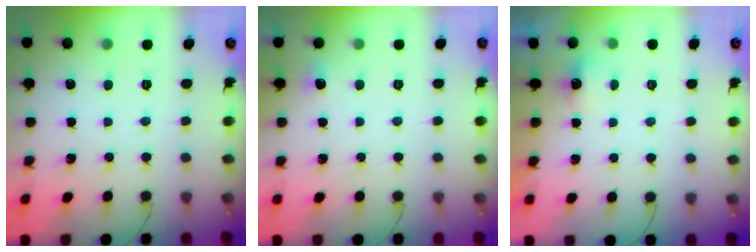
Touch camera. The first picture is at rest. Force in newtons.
{"total": 3.4, "press": 3.1, "slide": 1.3}
{"total": 10.0, "press": 2.1, "slide": 9.8}